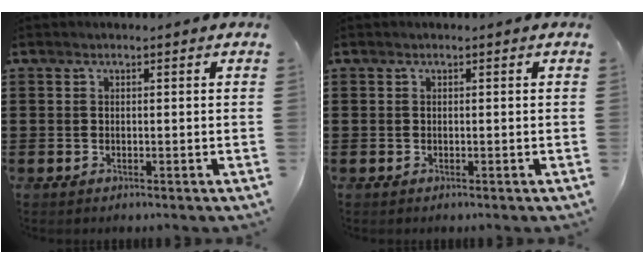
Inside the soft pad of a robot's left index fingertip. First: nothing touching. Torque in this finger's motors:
{"motor_torque": [-0.03, -0.03, 0.00, 0.00]}